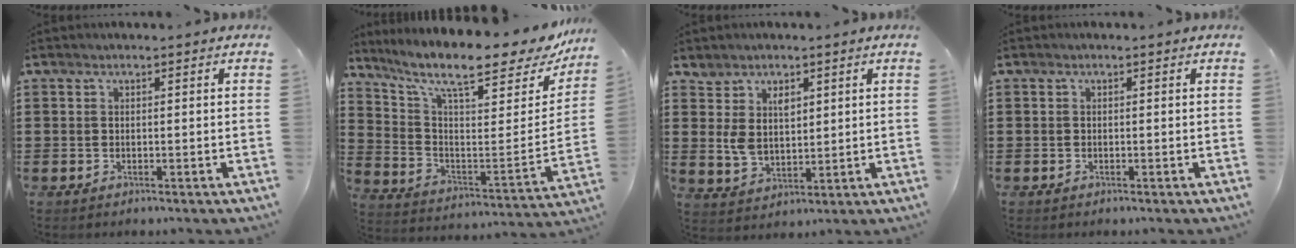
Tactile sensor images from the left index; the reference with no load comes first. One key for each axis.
{"total": 11.3, "fx": 8.7, "fy": 2.4, "fz": 6.8, "tx": -0.142, "ty": -0.066, "tz": 0.142}
{"total": 4.9, "fx": 2.2, "fy": 3.3, "fz": 2.9, "tx": -0.066, "ty": 0.005, "tz": 0.040}
{"total": 0.0}